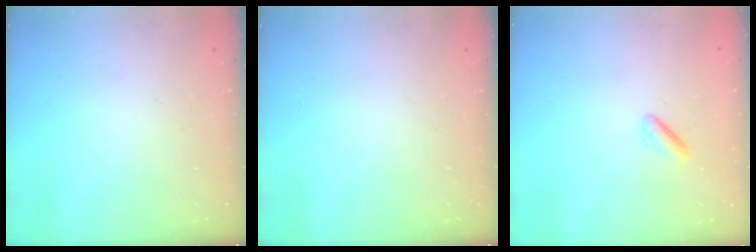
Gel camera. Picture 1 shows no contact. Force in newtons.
{"total": 0.0}
{"total": 1.1, "press": 0.7, "slide": 0.8}